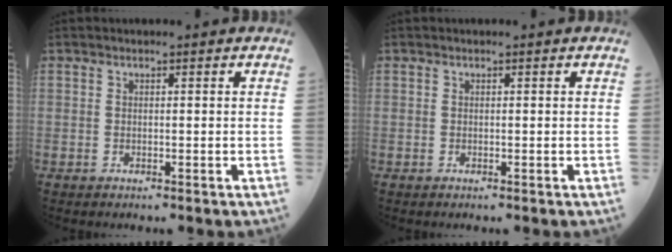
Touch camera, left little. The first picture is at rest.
{"total": 0.0}